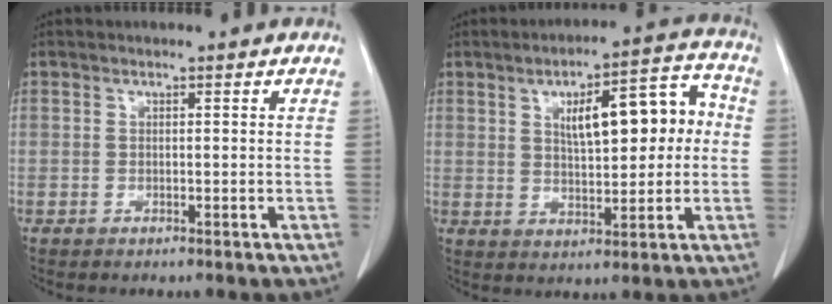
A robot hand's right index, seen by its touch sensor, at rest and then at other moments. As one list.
[{"total": 12.9, "force": [2.1, 4.7, 11.8], "torque": [-0.170, 0.039, 0.038]}]